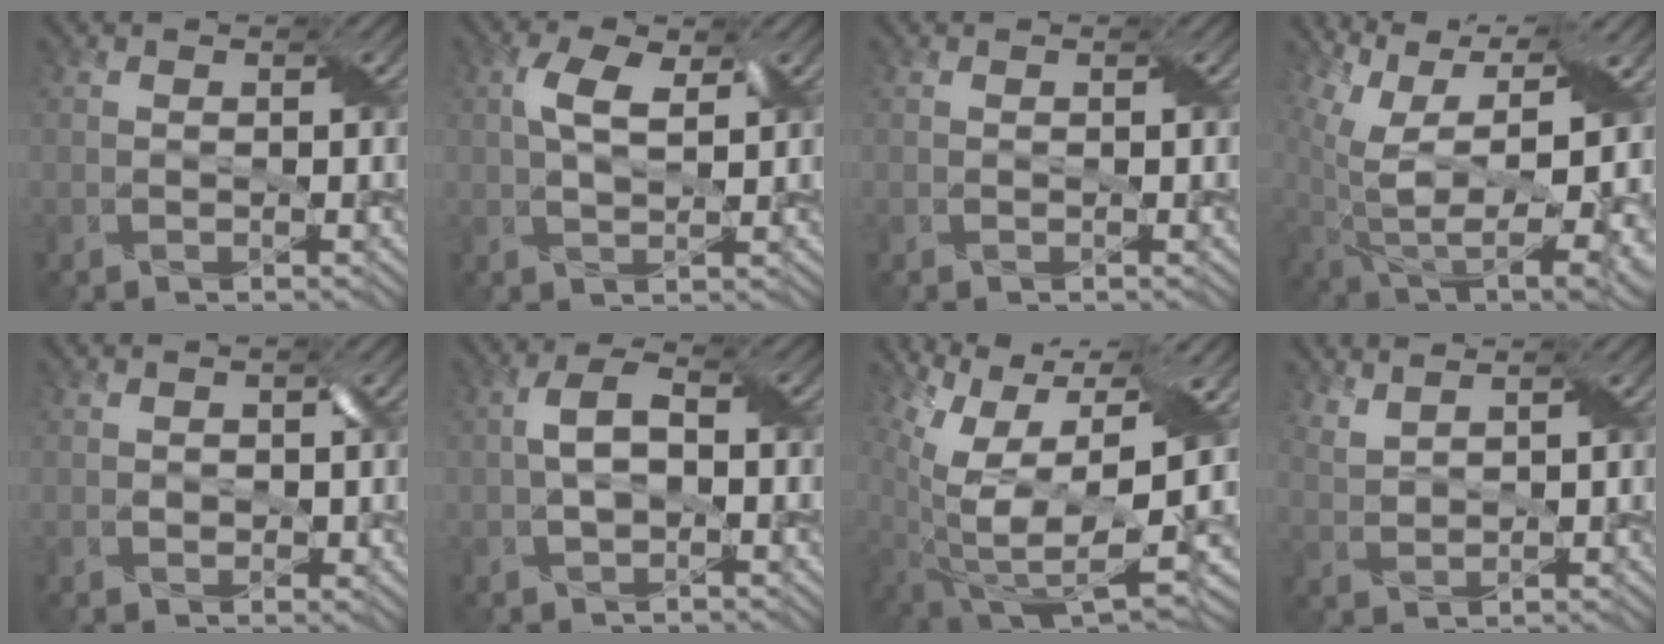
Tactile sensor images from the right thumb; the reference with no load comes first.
{"total": 4.3, "force": [1.5, 2.0, 3.5], "torque": [-0.081, 0.006, 0.027]}
{"total": 0.0}
{"total": 16.8, "force": [1.6, 9.2, 14.0], "torque": [-0.240, -0.018, 0.075]}
{"total": 0.9, "force": [0.1, 0.8, 0.3], "torque": [-0.008, -0.005, 0.004]}
{"total": 3.7, "force": [0.0, 2.1, 3.0], "torque": [-0.070, 0.007, -0.001]}
{"total": 14.5, "force": [3.0, 6.7, 12.5], "torque": [-0.232, -0.020, 0.078]}
{"total": 2.6, "force": [2.3, 0.5, 1.0], "torque": [-0.021, 0.001, 0.045]}